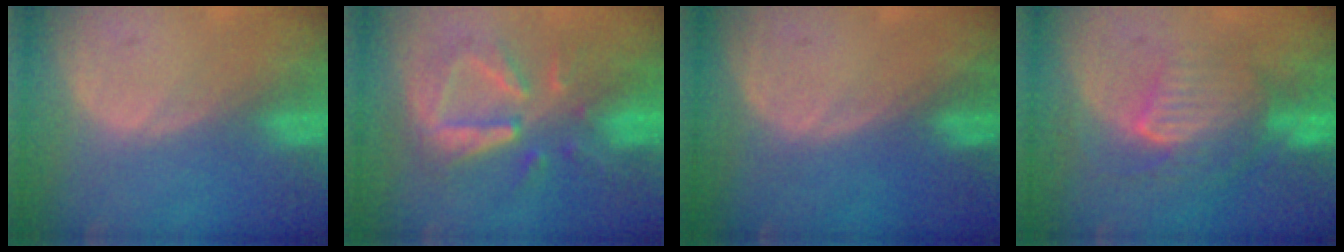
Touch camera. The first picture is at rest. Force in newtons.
{"total": 8.3, "press": 8.2, "slide": 0.8}
{"total": 0.0}
{"total": 7.7, "press": 7.7, "slide": 0.1}